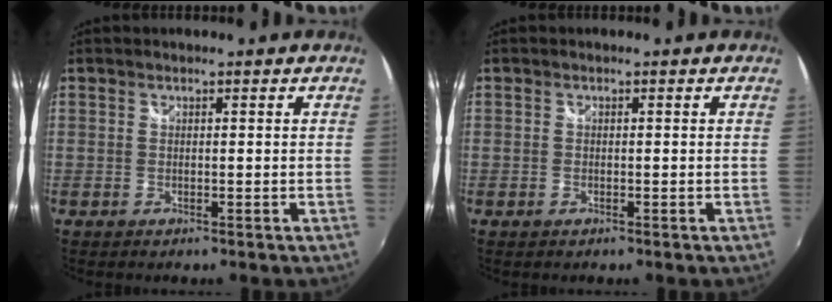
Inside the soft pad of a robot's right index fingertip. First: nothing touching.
{"total": 0.6, "force": [-0.4, 0.3, 0.2], "torque": [-0.004, -0.002, -0.008]}